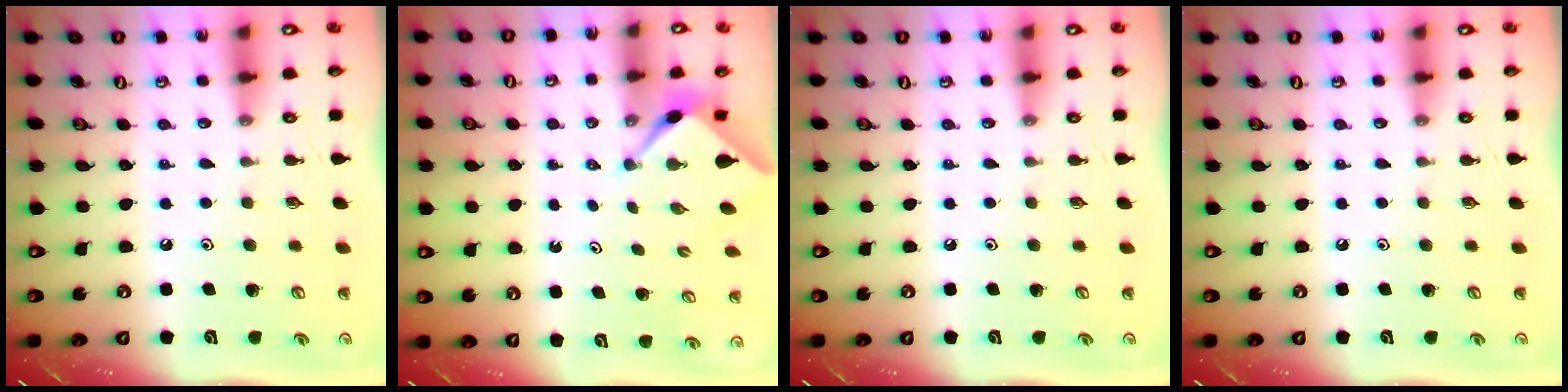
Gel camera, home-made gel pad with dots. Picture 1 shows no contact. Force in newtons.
{"total": 2.2, "press": 2.2, "slide": 0.2}
{"total": 0.0}
{"total": 0.0}